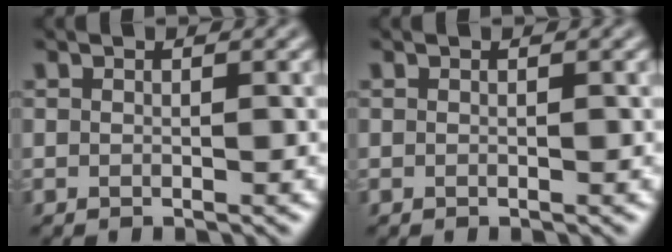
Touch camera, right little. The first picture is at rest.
{"total": 0.0}